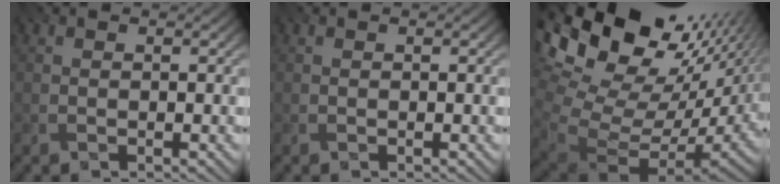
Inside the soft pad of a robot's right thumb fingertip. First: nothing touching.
{"total": 0.0}
{"total": 16.5, "force": [6.1, 9.4, 12.2], "torque": [-0.215, -0.004, 0.145]}